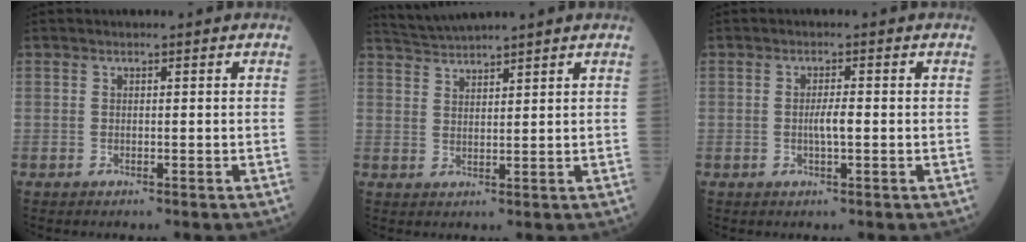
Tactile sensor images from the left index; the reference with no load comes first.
{"total": 4.4, "force": [4.2, -0.9, 1.0], "torque": [-0.024, 0.022, 0.082]}
{"total": 2.1, "force": [-0.4, 0.2, 2.1], "torque": [-0.040, -0.002, -0.007]}